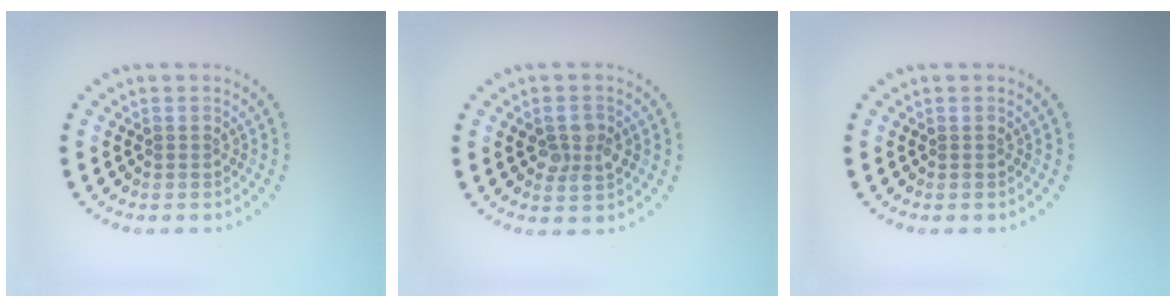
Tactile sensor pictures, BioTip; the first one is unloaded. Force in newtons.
{"total": 2.3, "press": 2.3, "slide": 0.2}
{"total": 0.0}